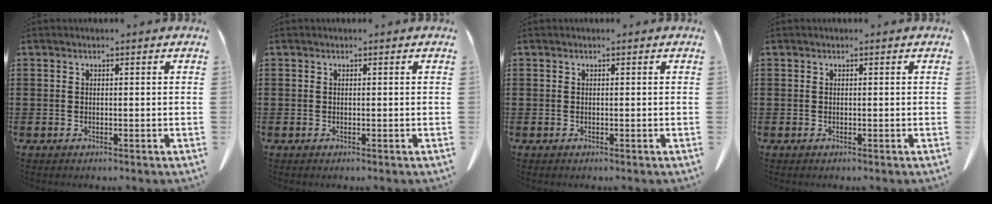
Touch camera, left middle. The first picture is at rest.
{"total": 0.0}
{"total": 0.0}
{"total": 0.0}